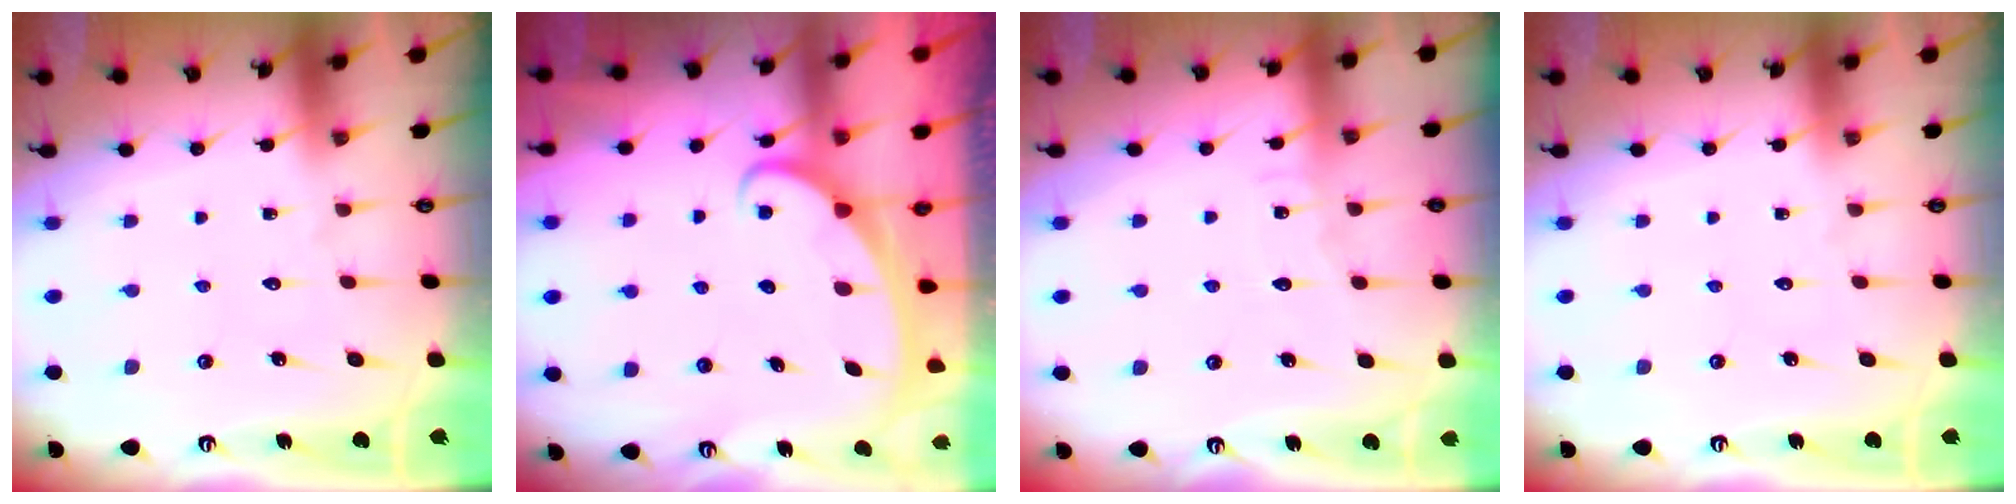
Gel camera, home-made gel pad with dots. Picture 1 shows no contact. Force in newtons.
{"total": 2.6, "press": 2.6, "slide": 0.4}
{"total": 5.5, "press": 5.5, "slide": 0.4}
{"total": 0.0}